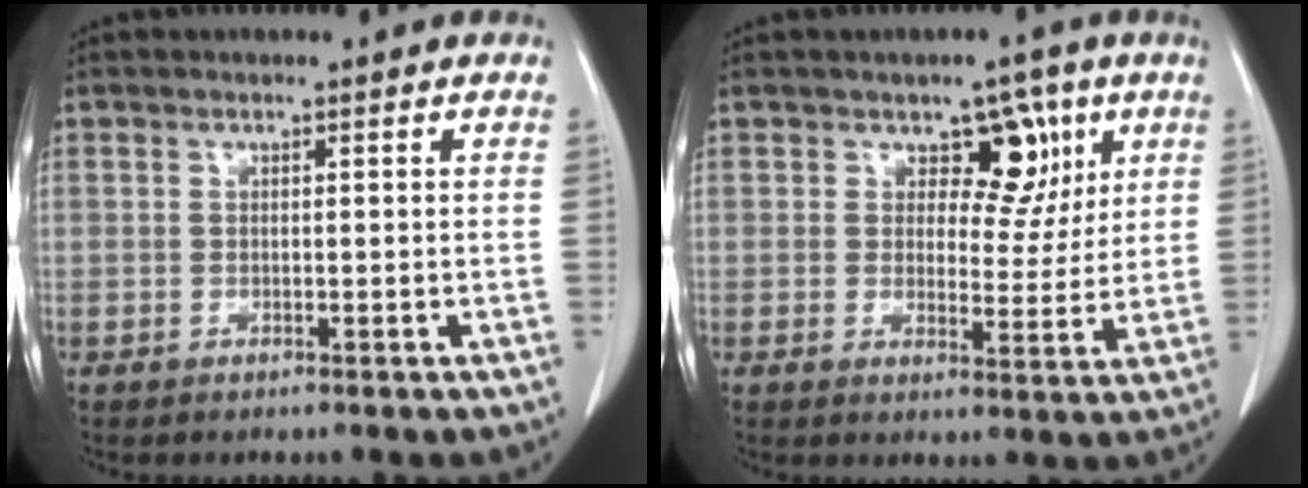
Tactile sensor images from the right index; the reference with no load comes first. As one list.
[{"total": 6.6, "force": [3.2, 4.1, 4.2], "torque": [-0.039, 0.005, 0.046]}]